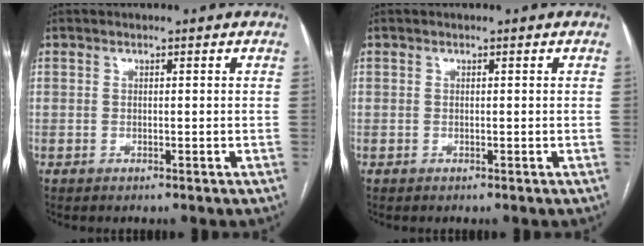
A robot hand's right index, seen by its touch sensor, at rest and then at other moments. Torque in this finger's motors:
{"motor_torque": [0.00, 0.00, 0.00, 0.00]}